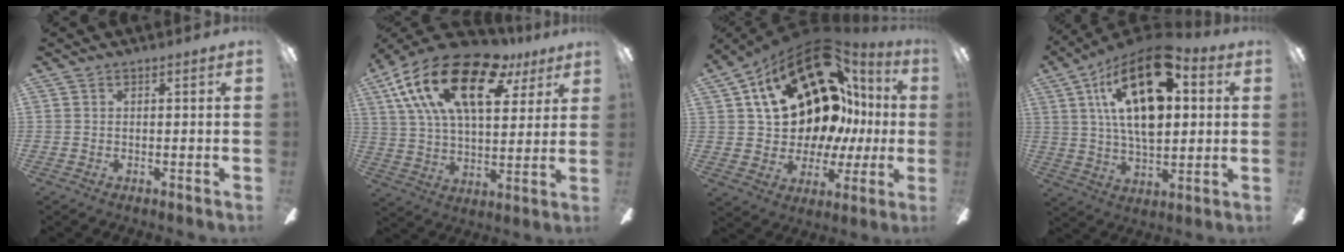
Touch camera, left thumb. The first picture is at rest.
{"total": 23.7, "force": [12.3, 11.4, 16.7], "torque": [-0.302, -0.048, 0.206]}
{"total": 25.7, "force": [11.6, 15.5, 16.9], "torque": [-0.293, -0.077, 0.226]}
{"total": 22.6, "force": [8.5, 11.1, 17.7], "torque": [-0.317, -0.030, 0.135]}